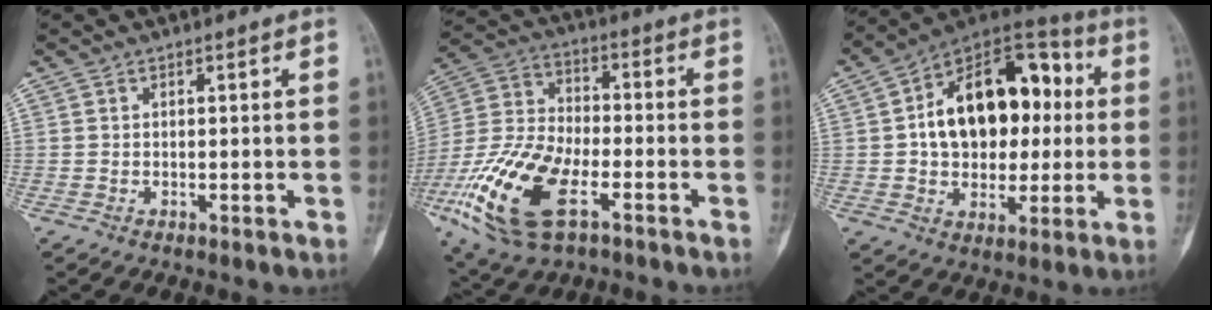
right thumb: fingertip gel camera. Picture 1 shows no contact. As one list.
[{"total": 21.0, "force": [-8.5, 10.0, 16.4], "torque": [-0.362, 0.012, -0.155]}, {"total": 22.0, "force": [2.4, 14.3, 16.6], "torque": [-0.218, 0.031, 0.037]}]